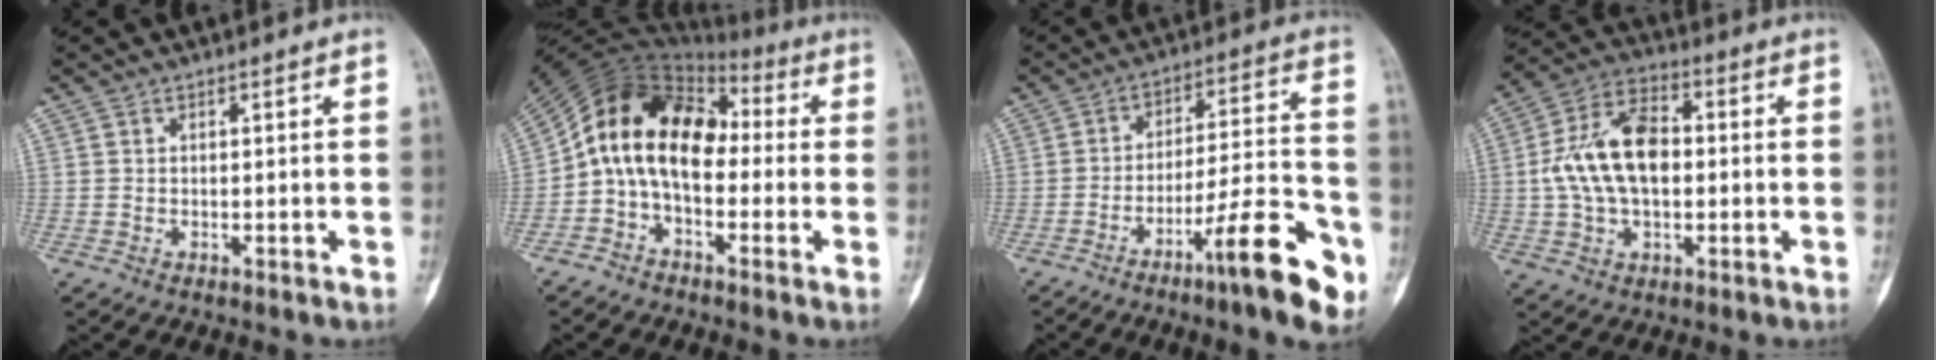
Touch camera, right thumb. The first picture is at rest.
{"total": 14.0, "force": [-0.9, 9.2, 10.5], "torque": [-0.161, 0.062, -0.030]}
{"total": 16.7, "force": [-8.6, 3.1, 14.0], "torque": [-0.199, 0.055, -0.127]}
{"total": 14.9, "force": [0.3, 9.1, 11.8], "torque": [-0.205, 0.027, 0.000]}